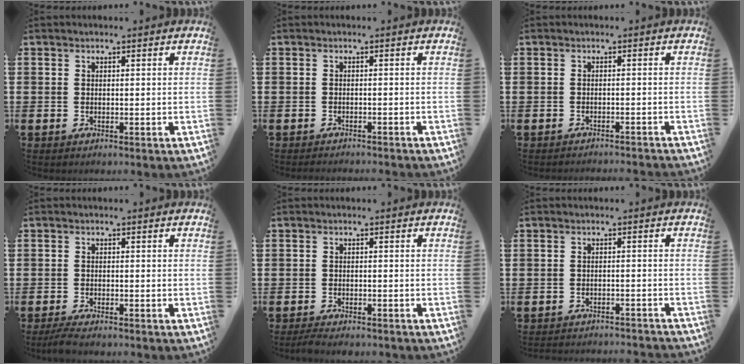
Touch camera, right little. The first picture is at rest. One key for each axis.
{"total": 0.9, "fx": -0.9, "fy": -0.1, "fz": 0.0, "tx": 0.006, "ty": -0.004, "tz": -0.021}
{"total": 1.0, "fx": -1.0, "fy": -0.2, "fz": -0.1, "tx": 0.000, "ty": 0.002, "tz": -0.020}
{"total": 1.7, "fx": -1.4, "fy": 0.2, "fz": 1.0, "tx": -0.017, "ty": 0.003, "tz": -0.028}
{"total": 1.7, "fx": -1.5, "fy": 0.2, "fz": 0.6, "tx": -0.012, "ty": 0.004, "tz": -0.031}
{"total": 1.8, "fx": -1.8, "fy": -0.2, "fz": -0.1, "tx": -0.002, "ty": 0.004, "tz": -0.038}